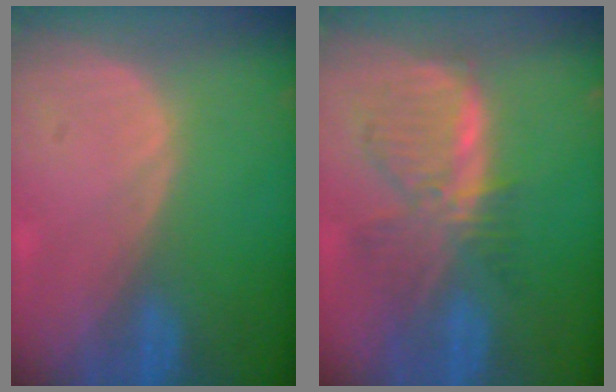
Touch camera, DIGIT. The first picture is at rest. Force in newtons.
{"total": 8.3, "press": 7.2, "slide": 4.0}